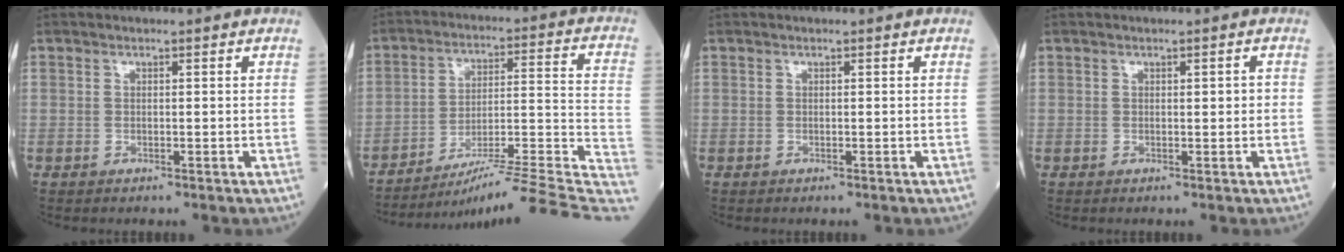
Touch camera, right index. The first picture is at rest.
{"total": 24.2, "force": [-20.1, -1.1, 13.3], "torque": [-0.123, 0.003, -0.289]}
{"total": 0.0}
{"total": 1.0, "force": [0.1, 0.4, 0.9], "torque": [-0.011, 0.001, 0.002]}